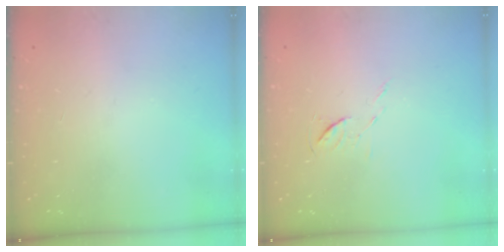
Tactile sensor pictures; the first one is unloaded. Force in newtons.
{"total": 5.3, "press": 5.3, "slide": 0.5}